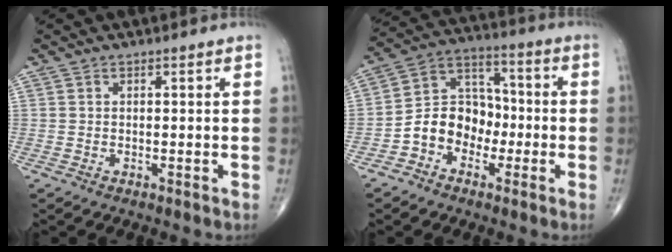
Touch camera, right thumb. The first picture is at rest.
{"total": 10.7, "force": [-3.4, 8.5, 5.5], "torque": [-0.060, 0.050, -0.072]}